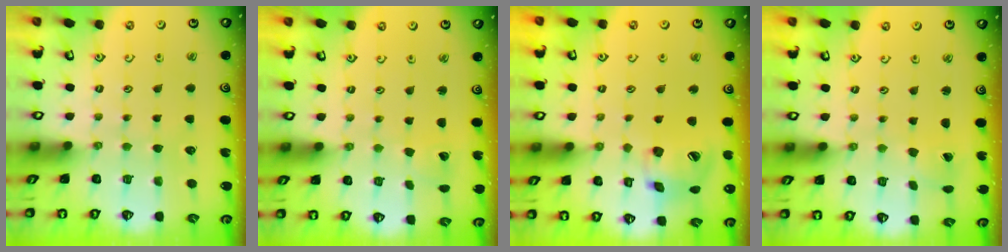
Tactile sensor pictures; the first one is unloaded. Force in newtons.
{"total": 2.3, "press": 2.3, "slide": 0.1}
{"total": 16.3, "press": 16.1, "slide": 2.4}
{"total": 0.0}